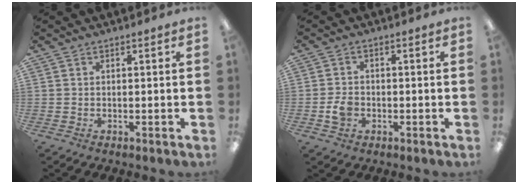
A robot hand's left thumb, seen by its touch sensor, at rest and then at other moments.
{"total": 3.7, "force": [-1.0, 2.9, 2.1], "torque": [-0.041, 0.005, -0.019]}